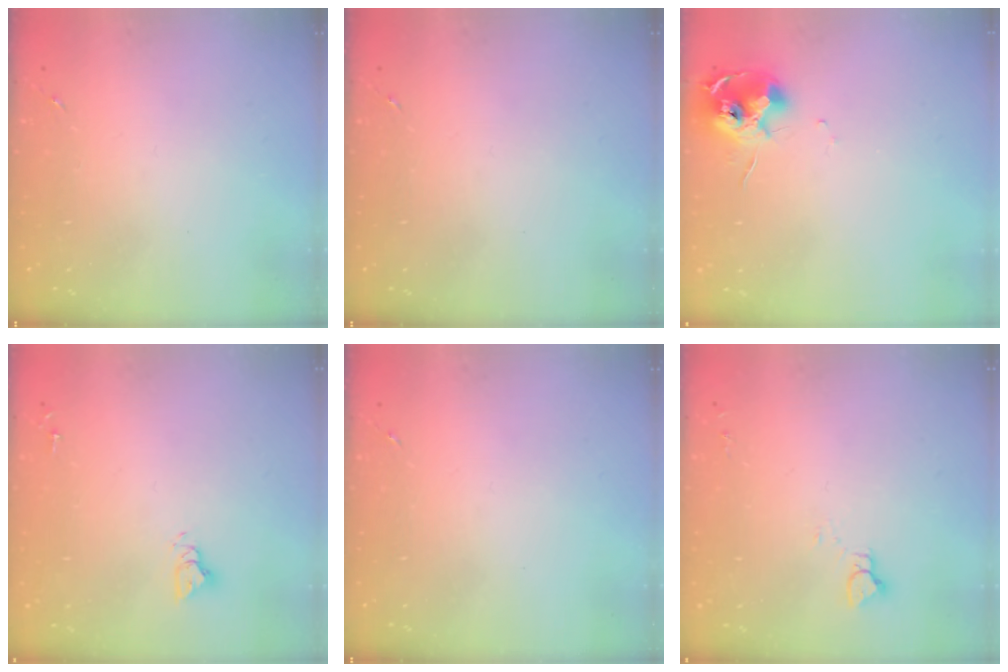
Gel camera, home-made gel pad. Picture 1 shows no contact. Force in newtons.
{"total": 0.0}
{"total": 12.0, "press": 11.9, "slide": 1.3}
{"total": 4.8, "press": 4.8, "slide": 0.4}
{"total": 0.0}
{"total": 3.9, "press": 3.9, "slide": 0.4}